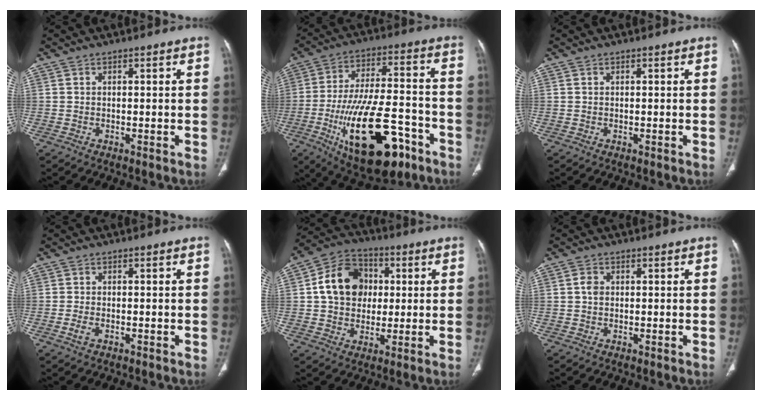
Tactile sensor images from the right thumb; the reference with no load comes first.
{"total": 24.2, "force": [-10.6, 10.5, 19.0], "torque": [-0.327, 0.041, -0.157]}
{"total": 0.0}
{"total": 2.1, "force": [-0.9, 1.2, 1.5], "torque": [-0.036, 0.002, -0.017]}
{"total": 13.3, "force": [1.7, 10.7, 7.6], "torque": [-0.103, 0.015, 0.022]}
{"total": 1.9, "force": [0.2, 1.4, 1.2], "torque": [-0.021, 0.004, 0.000]}